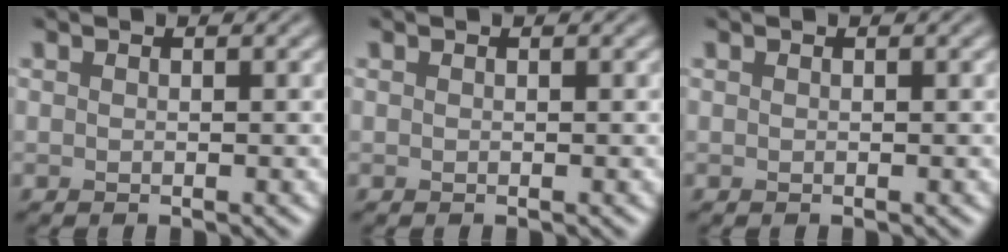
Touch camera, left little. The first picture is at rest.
{"total": 0.0}
{"total": 0.0}